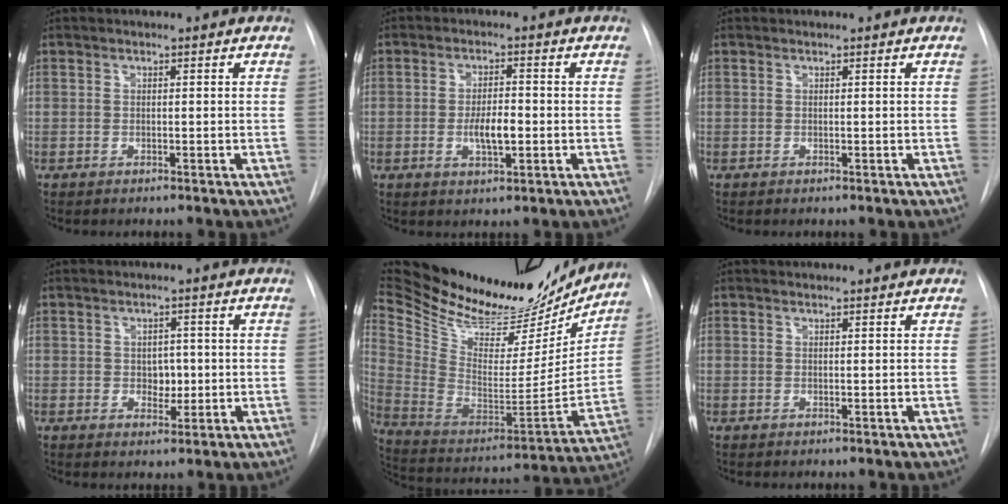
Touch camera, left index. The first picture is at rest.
{"total": 4.6, "force": [-1.3, 1.5, 4.1], "torque": [-0.073, -0.006, -0.021]}
{"total": 0.0}
{"total": 2.5, "force": [-0.4, 2.0, 1.6], "torque": [-0.014, -0.005, -0.004]}
{"total": 33.0, "force": [27.8, 10.1, 14.5], "torque": [-0.267, -0.042, 0.408]}
{"total": 1.2, "force": [1.2, 0.1, 0.0], "torque": [-0.007, 0.008, 0.014]}